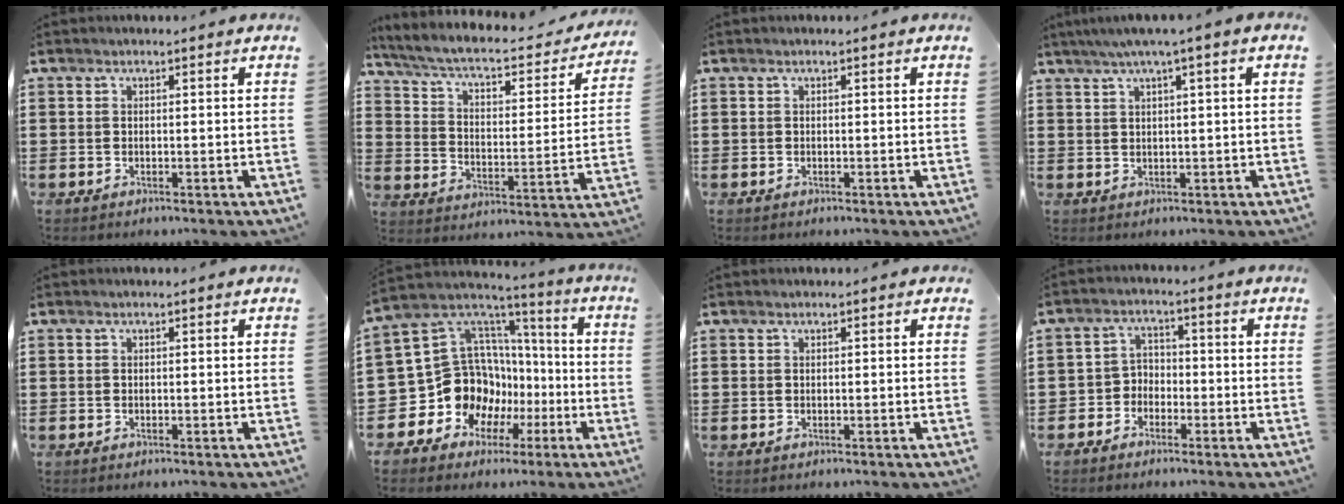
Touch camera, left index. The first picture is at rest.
{"total": 5.1, "force": [3.9, 0.9, 3.2], "torque": [-0.080, -0.033, 0.058]}
{"total": 0.0}
{"total": 2.5, "force": [1.0, -0.3, 2.3], "torque": [-0.045, -0.001, 0.015]}
{"total": 0.0}
{"total": 15.1, "force": [-4.1, 13.2, 5.9], "torque": [-0.163, -0.017, -0.055]}
{"total": 0.0}
{"total": 3.3, "force": [-2.5, 2.2, 0.2], "torque": [-0.016, 0.008, -0.055]}